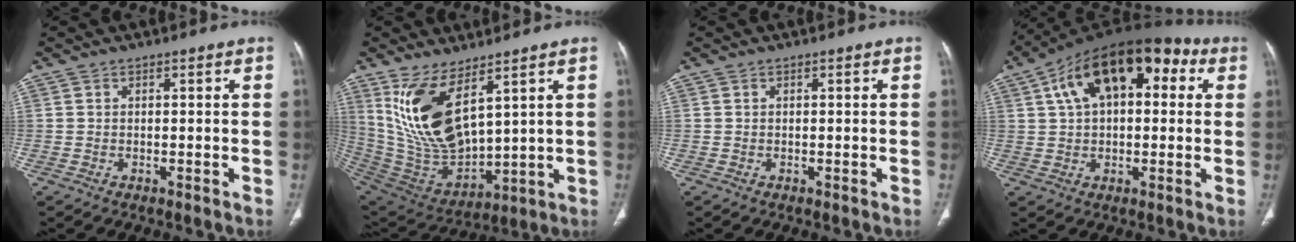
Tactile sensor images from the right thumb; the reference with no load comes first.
{"total": 16.6, "force": [7.8, 7.2, 12.7], "torque": [-0.233, -0.045, 0.184]}
{"total": 0.0}
{"total": 19.6, "force": [6.3, 10.8, 15.1], "torque": [-0.217, 0.038, 0.090]}